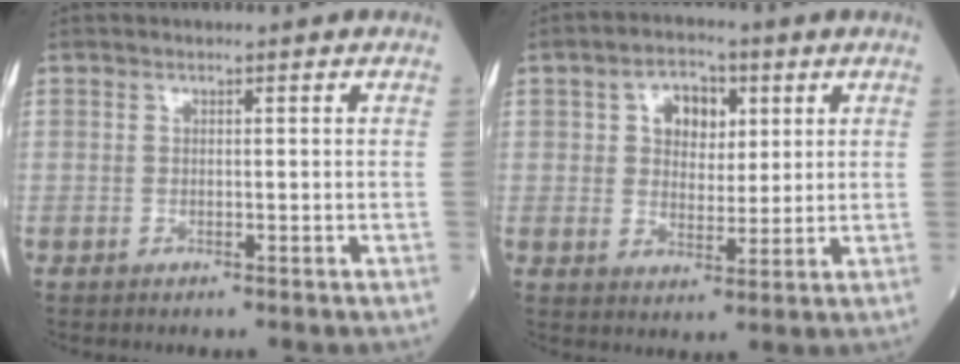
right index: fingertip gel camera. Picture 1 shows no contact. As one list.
[{"total": 6.5, "force": [2.3, 4.2, 4.4], "torque": [-0.069, 0.016, 0.040]}]